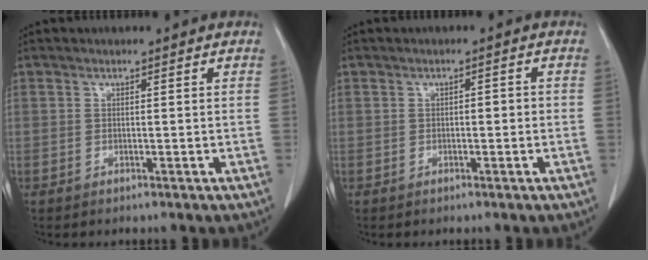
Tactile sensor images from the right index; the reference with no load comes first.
{"total": 1.3, "force": [-0.2, 0.5, 1.2], "torque": [-0.015, 0.004, -0.003]}